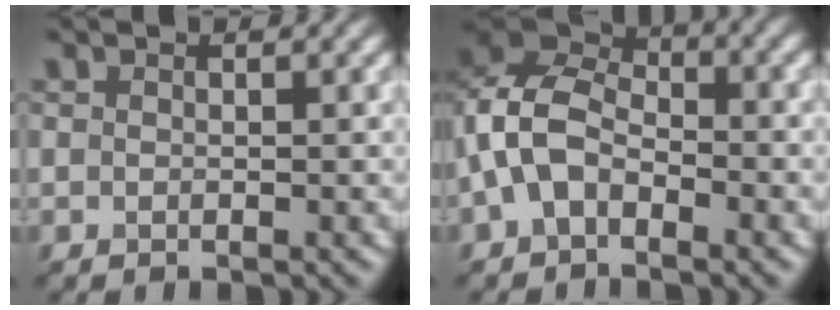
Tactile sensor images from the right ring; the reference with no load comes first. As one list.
[{"total": 6.7, "force": [-1.9, 4.3, 4.8], "torque": [-0.107, 0.018, -0.051]}]